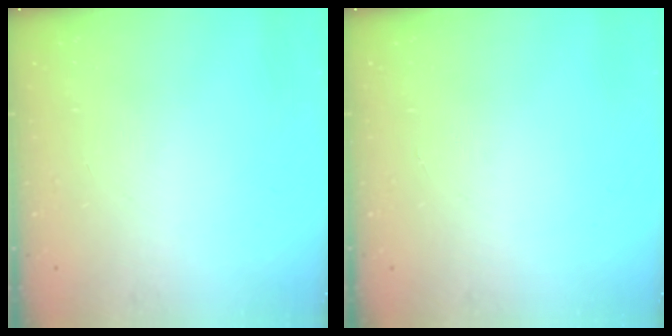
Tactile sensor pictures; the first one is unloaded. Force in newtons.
{"total": 0.0}